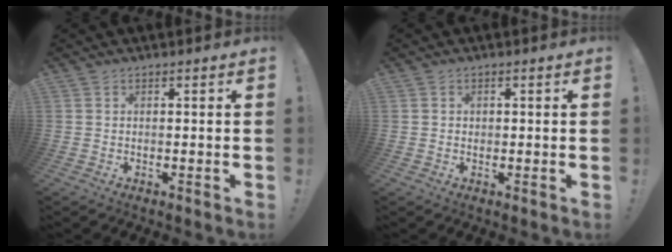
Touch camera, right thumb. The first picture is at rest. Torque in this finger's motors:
{"motor_torque": [0.01, -0.14, -0.07, 0.20, 0.00]}